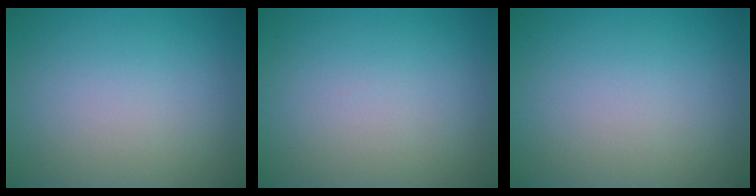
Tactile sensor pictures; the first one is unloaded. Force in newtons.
{"total": 0.0}
{"total": 0.0}